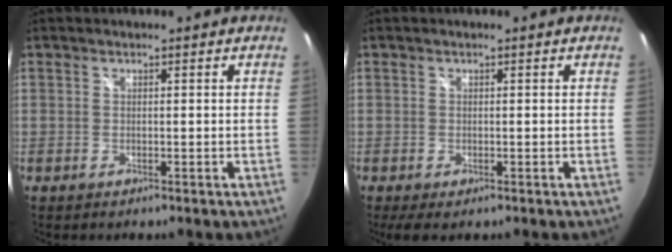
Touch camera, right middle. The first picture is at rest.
{"total": 1.9, "force": [-0.8, 0.6, 1.6], "torque": [-0.031, -0.008, -0.008]}